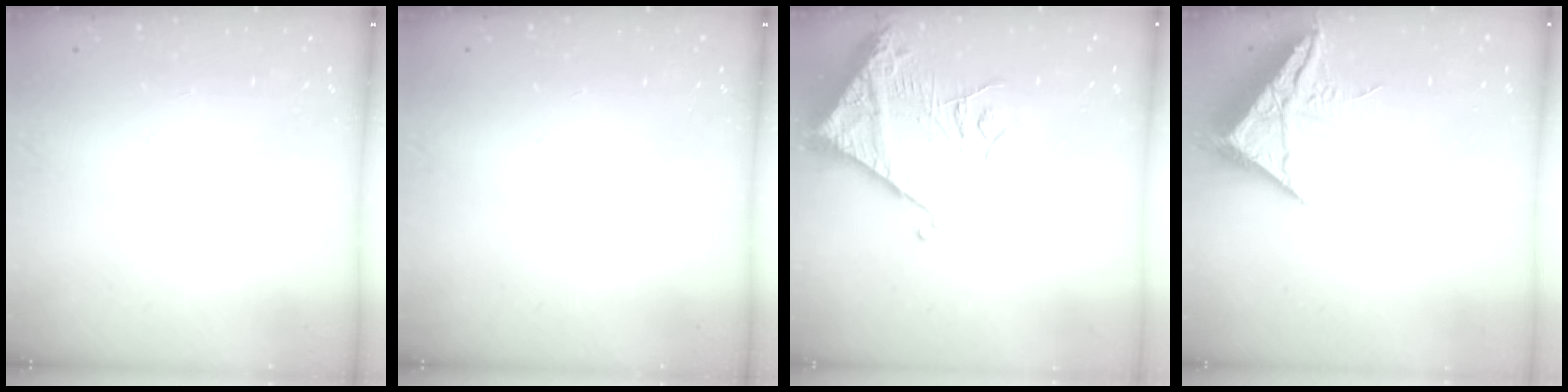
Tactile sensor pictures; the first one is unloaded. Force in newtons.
{"total": 0.0}
{"total": 14.6, "press": 14.5, "slide": 1.6}
{"total": 10.4, "press": 10.3, "slide": 1.1}